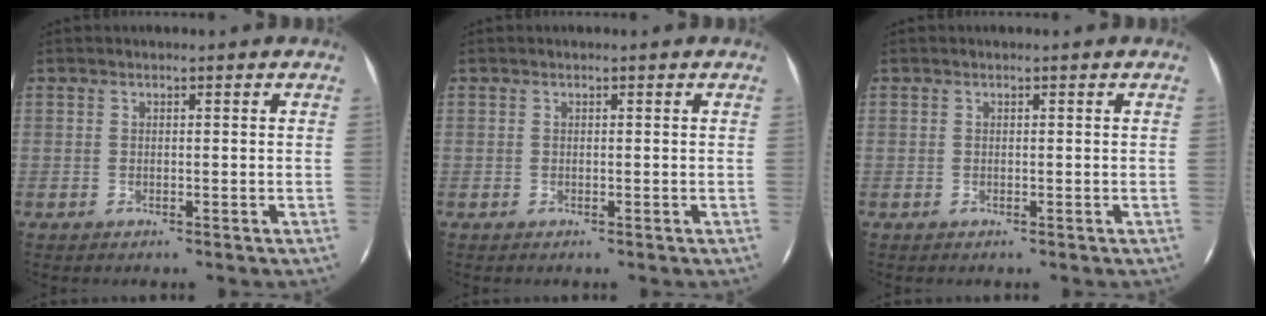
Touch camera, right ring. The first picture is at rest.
{"total": 0.0}
{"total": 0.0}